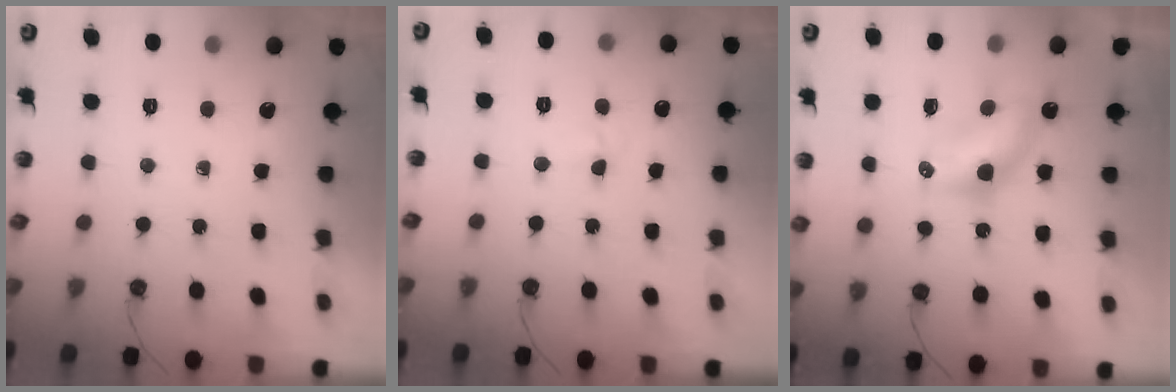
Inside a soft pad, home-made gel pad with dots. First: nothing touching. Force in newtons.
{"total": 3.0, "press": 2.9, "slide": 0.7}
{"total": 6.9, "press": 6.9, "slide": 0.4}